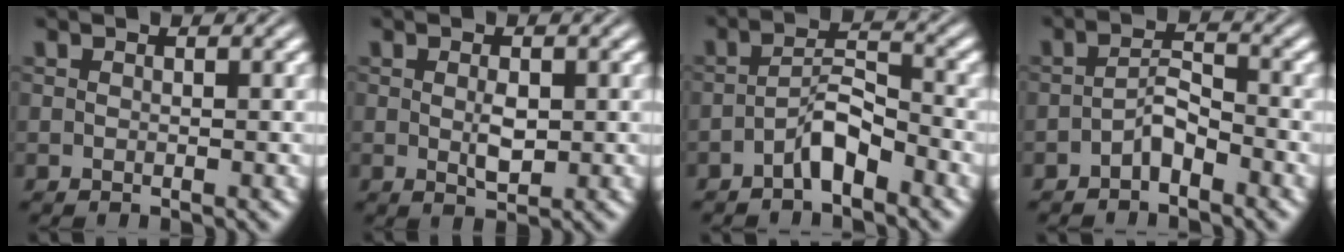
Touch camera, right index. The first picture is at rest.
{"total": 1.7, "force": [0.0, 0.2, 1.7], "torque": [-0.021, -0.009, 0.008]}
{"total": 3.1, "force": [-2.4, 0.4, 2.0], "torque": [-0.014, -0.005, -0.039]}
{"total": 2.3, "force": [-2.0, 0.3, 1.2], "torque": [-0.006, -0.009, -0.031]}